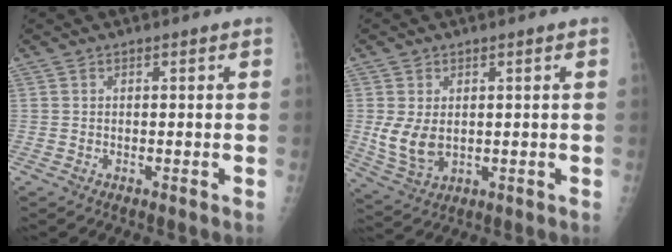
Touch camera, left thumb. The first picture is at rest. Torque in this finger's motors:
{"motor_torque": [-0.13, 0.41, 0.36, -0.06, 0.11]}